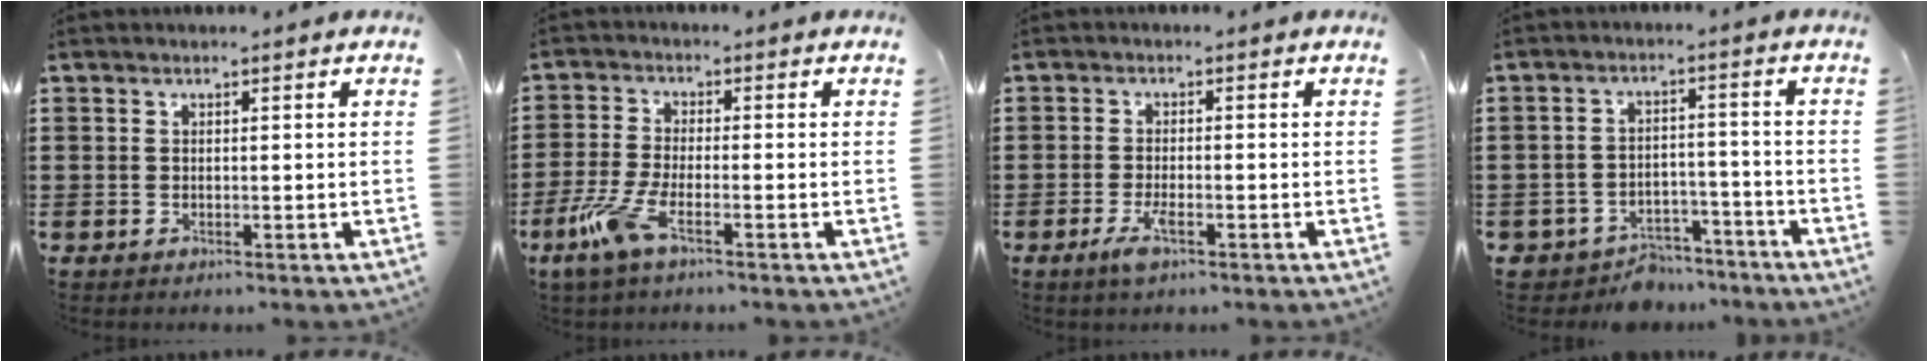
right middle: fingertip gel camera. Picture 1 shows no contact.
{"total": 6.2, "force": [-3.2, 1.7, 5.1], "torque": [-0.131, -0.018, -0.065]}
{"total": 3.4, "force": [-1.6, 0.9, 2.9], "torque": [-0.060, -0.003, -0.033]}
{"total": 5.8, "force": [-5.5, 1.7, 0.5], "torque": [-0.014, 0.016, -0.112]}